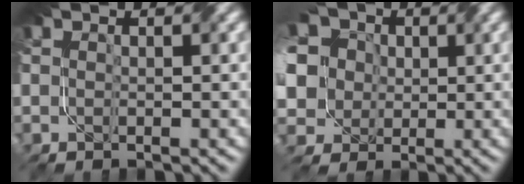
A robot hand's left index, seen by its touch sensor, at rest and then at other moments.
{"total": 13.0, "force": [3.4, 10.2, 7.2], "torque": [-0.178, 0.028, 0.019]}